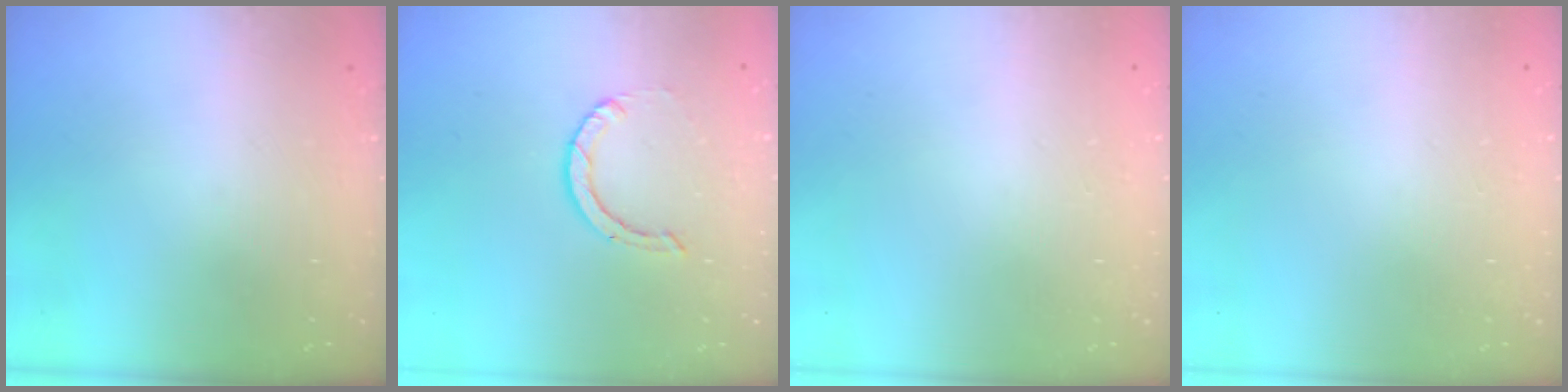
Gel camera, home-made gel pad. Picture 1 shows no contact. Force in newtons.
{"total": 0.9, "press": 0.9, "slide": 0.1}
{"total": 2.6, "press": 2.6, "slide": 0.2}
{"total": 2.6, "press": 2.6, "slide": 0.2}